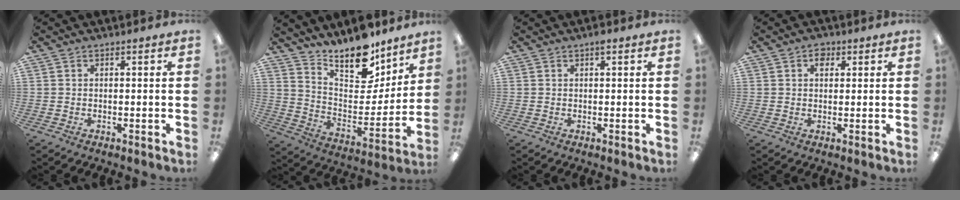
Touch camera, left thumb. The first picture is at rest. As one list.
[{"total": 15.4, "force": [13.5, 5.3, 5.4], "torque": [-0.096, -0.110, 0.240]}, {"total": 1.2, "force": [0.7, 0.3, 1.0], "torque": [-0.015, -0.001, 0.010]}, {"total": 2.8, "force": [1.4, 1.9, 1.5], "torque": [-0.008, -0.004, 0.018]}]